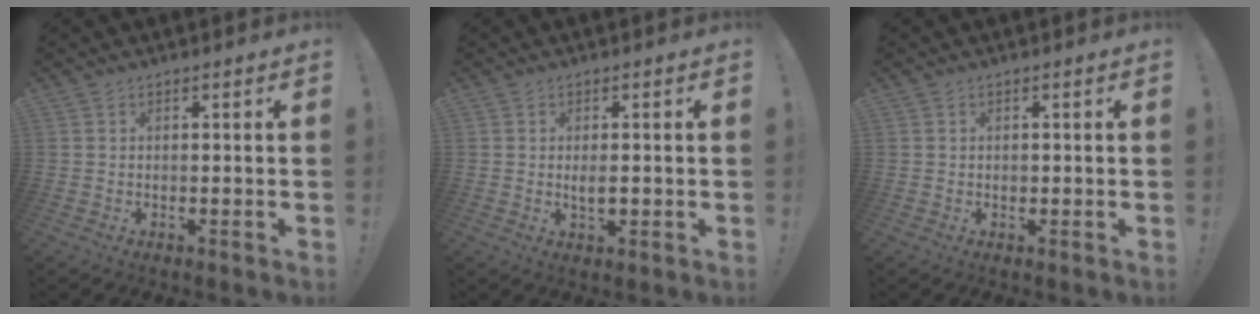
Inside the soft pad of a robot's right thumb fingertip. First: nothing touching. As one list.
[{"total": 2.5, "force": [-0.1, 1.0, 2.3], "torque": [-0.029, -0.002, -0.006]}, {"total": 0.7, "force": [-0.2, 0.6, 0.1], "torque": [-0.003, 0.002, -0.005]}]